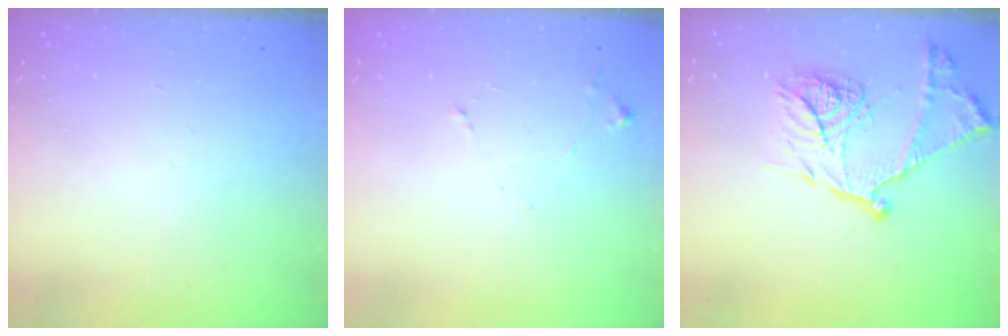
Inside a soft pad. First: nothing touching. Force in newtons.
{"total": 7.6, "press": 7.6, "slide": 0.6}
{"total": 18.1, "press": 18.0, "slide": 1.6}